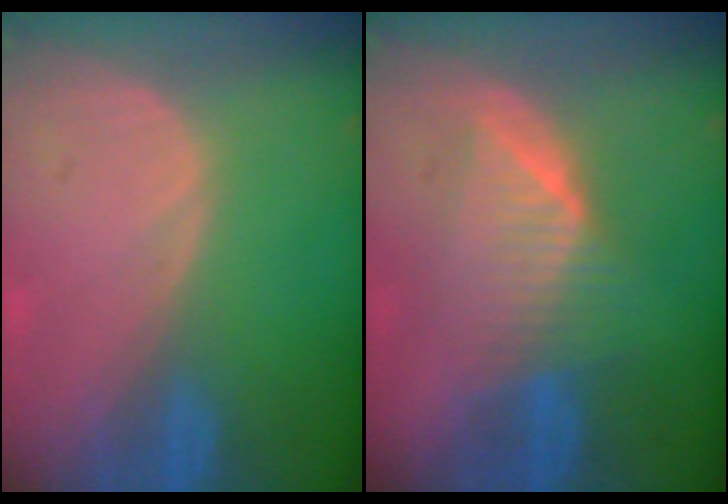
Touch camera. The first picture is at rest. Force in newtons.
{"total": 6.5, "press": 6.5, "slide": 0.6}